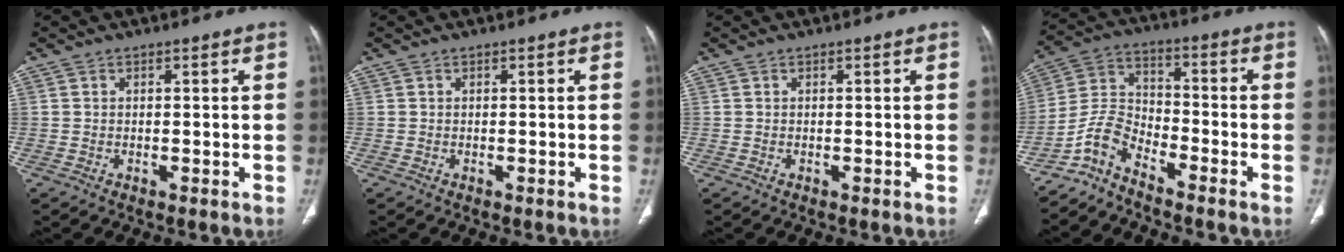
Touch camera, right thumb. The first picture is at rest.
{"total": 0.0}
{"total": 0.0}
{"total": 6.9, "force": [-5.8, 2.5, 2.9], "torque": [-0.064, 0.059, -0.129]}